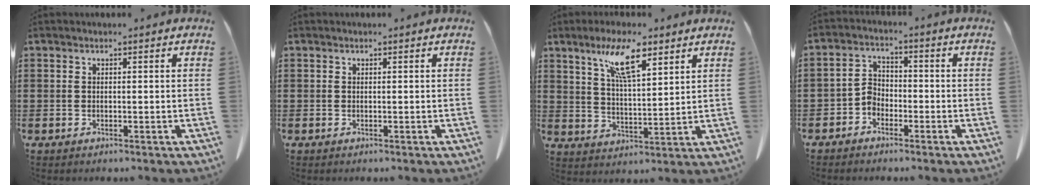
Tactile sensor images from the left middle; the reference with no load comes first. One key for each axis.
{"total": 0.0}
{"total": 9.2, "fx": 5.9, "fy": 2.3, "fz": 6.6, "tx": -0.135, "ty": -0.006, "tz": 0.101}
{"total": 3.2, "fx": -2.1, "fy": 2.1, "fz": 1.1, "tx": -0.034, "ty": 0.006, "tz": -0.047}